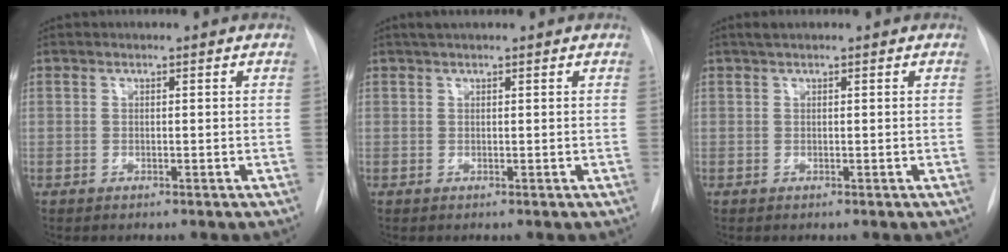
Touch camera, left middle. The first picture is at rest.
{"total": 1.9, "force": [1.6, 0.3, 1.1], "torque": [-0.017, 0.017, 0.025]}
{"total": 1.1, "force": [0.9, 0.1, 0.7], "torque": [-0.015, 0.012, 0.017]}